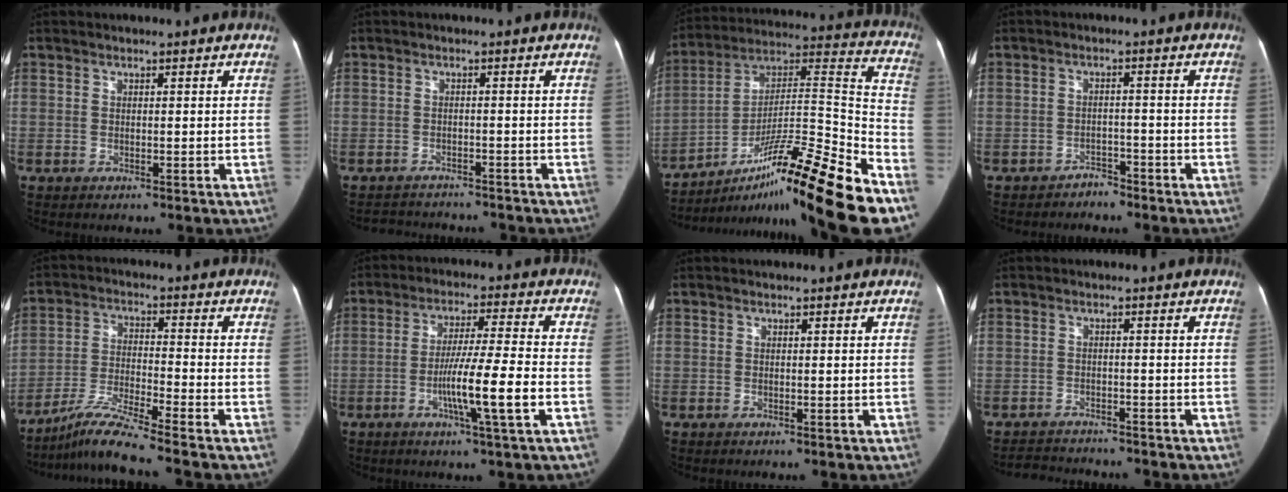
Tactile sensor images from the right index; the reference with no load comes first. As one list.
[{"total": 6.2, "force": [-5.9, 1.9, 0.5], "torque": [-0.003, 0.010, -0.083]}, {"total": 25.9, "force": [-17.8, 0.1, 18.8], "torque": [-0.257, 0.011, -0.300]}, {"total": 2.7, "force": [-2.3, 1.4, 0.2], "torque": [-0.008, 0.008, -0.034]}, {"total": 8.4, "force": [-7.4, -1.5, 3.6], "torque": [-0.078, -0.021, -0.140]}, {"total": 10.5, "force": [-3.4, -0.7, 10.0], "torque": [-0.176, -0.006, -0.062]}, {"total": 0.0}, {"total": 6.0, "force": [-5.8, 1.5, 0.8], "torque": [-0.014, 0.002, -0.089]}]